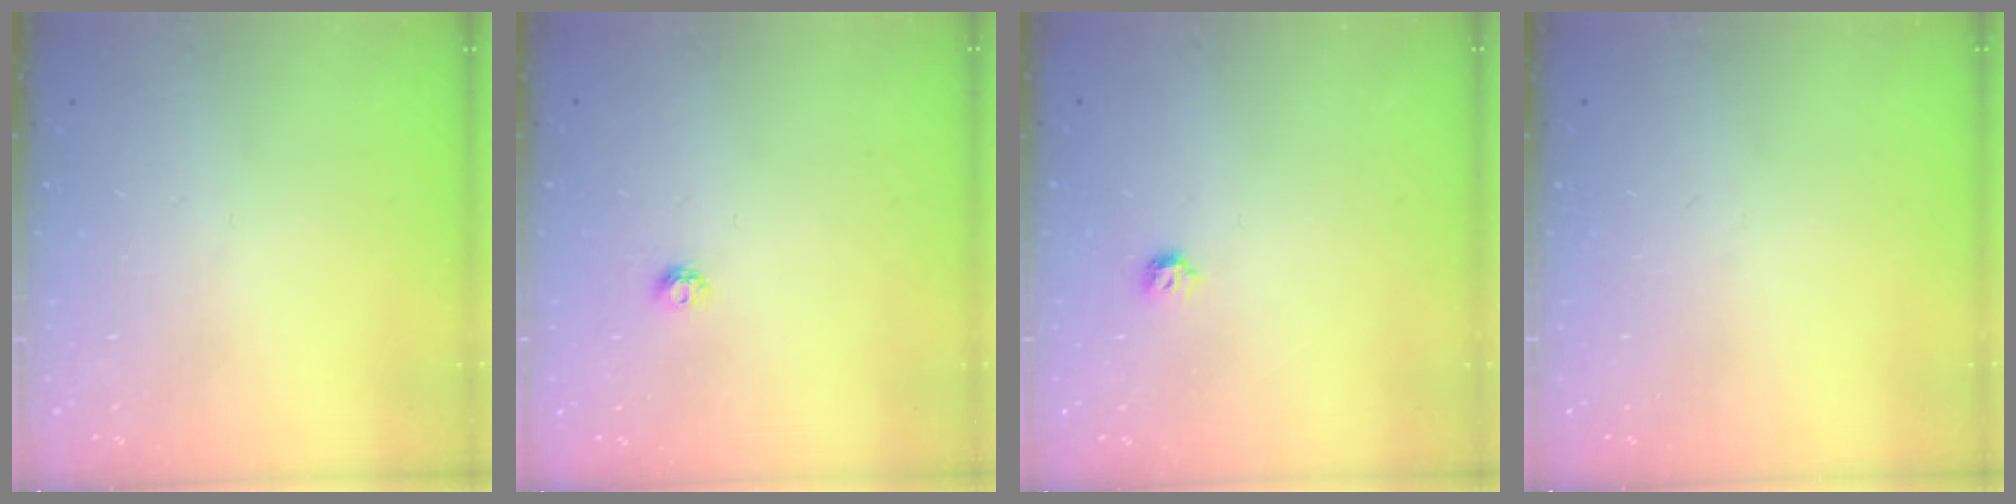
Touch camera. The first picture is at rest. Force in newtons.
{"total": 4.2, "press": 4.1, "slide": 0.4}
{"total": 4.0, "press": 4.0, "slide": 0.8}
{"total": 0.0}